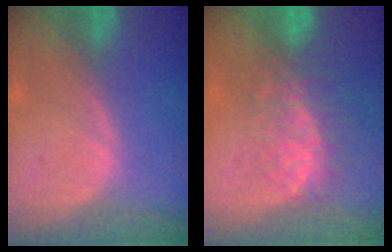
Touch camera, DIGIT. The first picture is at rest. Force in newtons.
{"total": 7.6, "press": 7.1, "slide": 2.8}